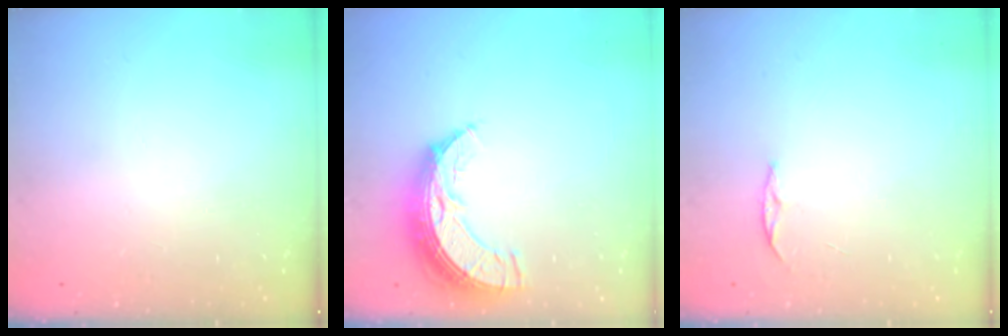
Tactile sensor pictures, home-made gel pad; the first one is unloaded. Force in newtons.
{"total": 10.9, "press": 10.9, "slide": 0.9}
{"total": 3.3, "press": 3.3, "slide": 0.4}